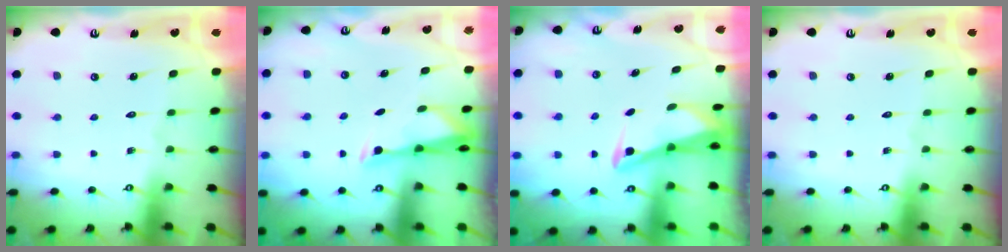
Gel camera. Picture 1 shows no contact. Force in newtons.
{"total": 2.9, "press": 2.9, "slide": 0.6}
{"total": 2.9, "press": 2.8, "slide": 0.4}
{"total": 0.0}